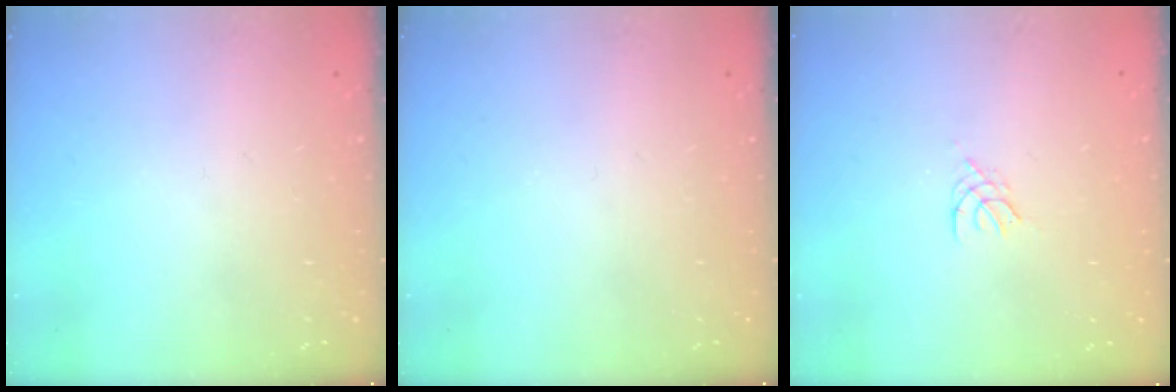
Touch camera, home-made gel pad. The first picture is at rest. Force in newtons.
{"total": 0.0}
{"total": 2.0, "press": 1.9, "slide": 0.4}